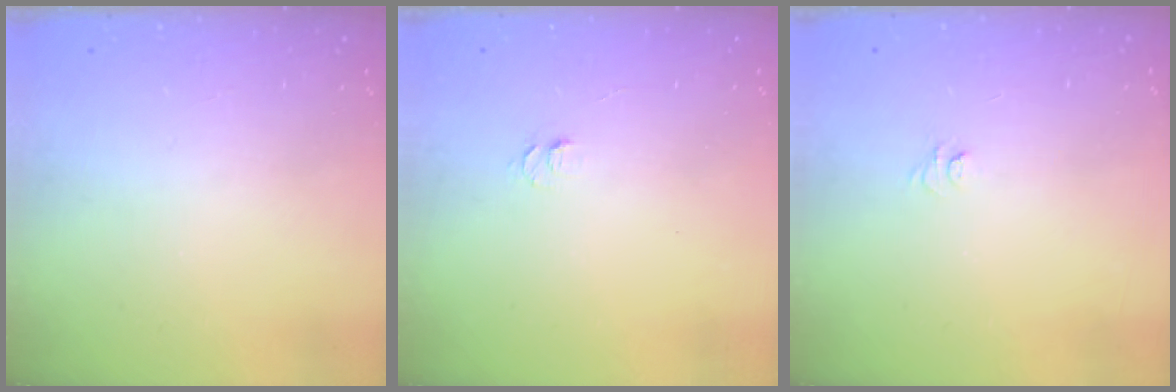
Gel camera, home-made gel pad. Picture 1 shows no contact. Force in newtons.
{"total": 4.2, "press": 4.1, "slide": 0.5}
{"total": 4.0, "press": 4.0, "slide": 0.4}